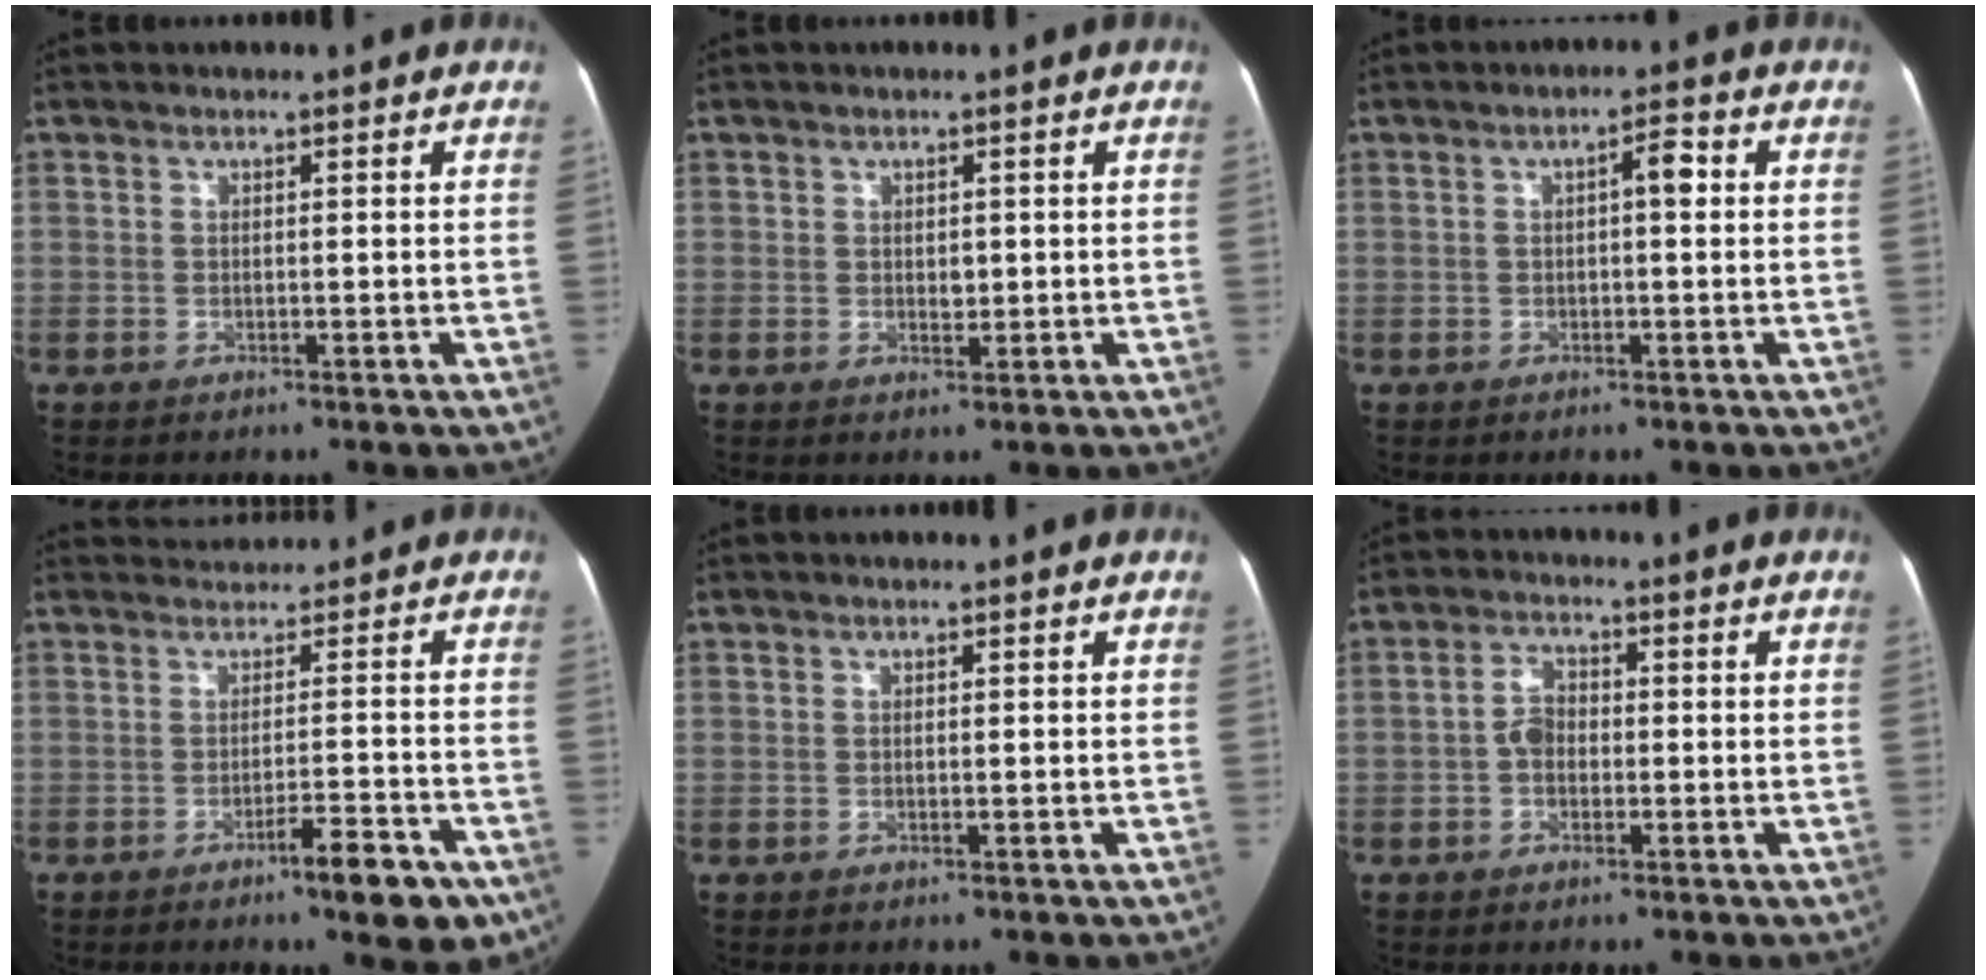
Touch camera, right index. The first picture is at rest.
{"total": 1.4, "force": [0.1, 1.1, 0.8], "torque": [-0.005, -0.002, 0.001]}
{"total": 3.1, "force": [0.4, 0.8, 2.9], "torque": [-0.044, 0.013, 0.003]}
{"total": 5.7, "force": [-2.2, 1.2, 5.1], "torque": [-0.067, 0.009, -0.026]}
{"total": 0.0}
{"total": 3.5, "force": [-0.6, 2.5, 2.4], "torque": [-0.050, 0.017, -0.015]}